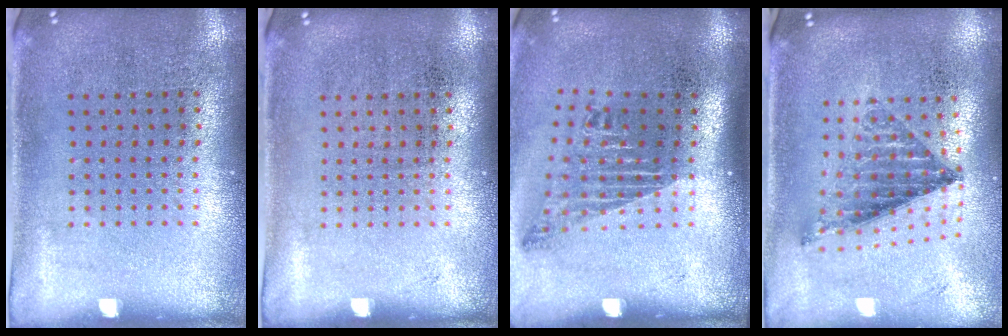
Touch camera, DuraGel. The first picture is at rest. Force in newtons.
{"total": 0.0}
{"total": 1.8, "press": 1.2, "slide": 1.3}
{"total": 0.8, "press": 0.8, "slide": 0.2}